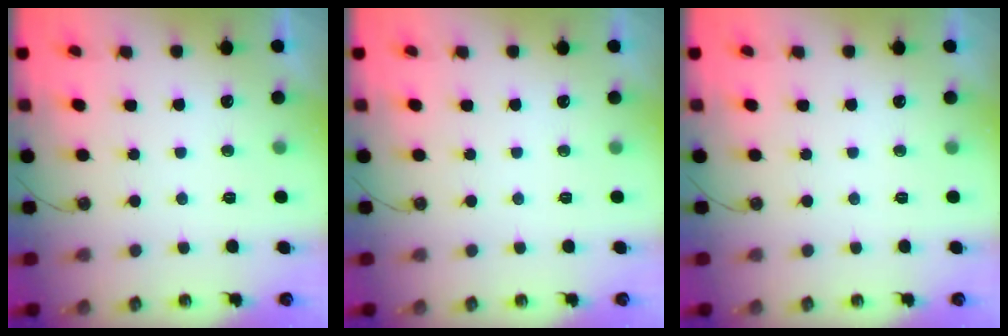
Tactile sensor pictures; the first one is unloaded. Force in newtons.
{"total": 0.0}
{"total": 0.0}